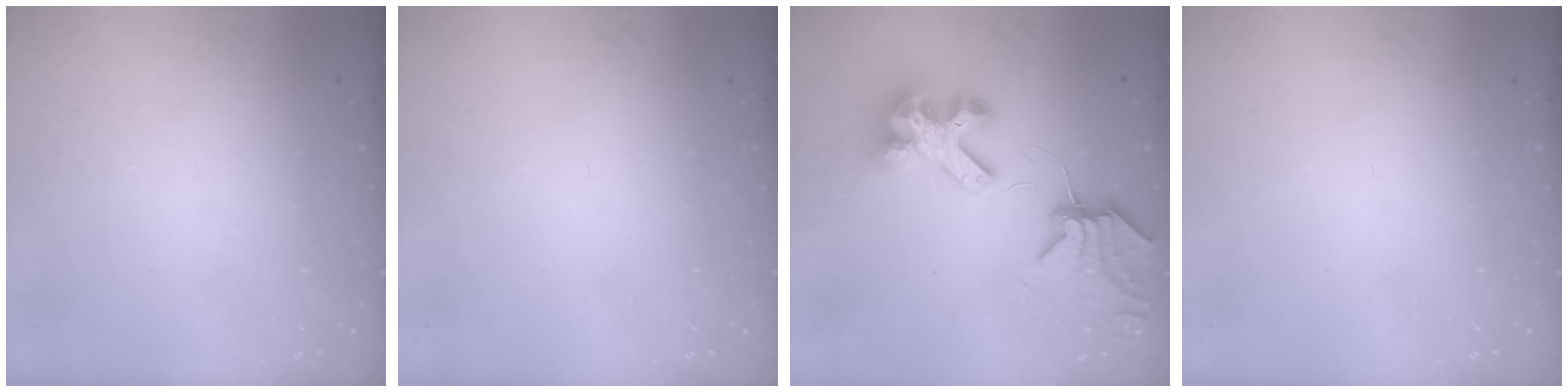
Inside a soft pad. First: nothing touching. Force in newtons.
{"total": 0.0}
{"total": 8.9, "press": 8.8, "slide": 1.1}
{"total": 0.0}